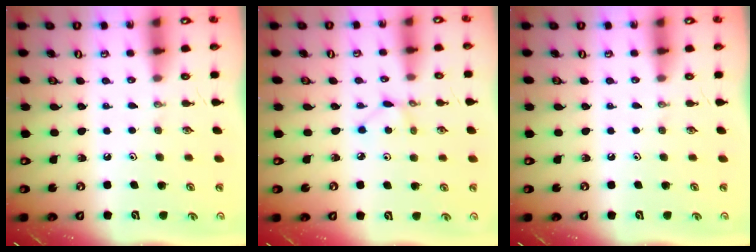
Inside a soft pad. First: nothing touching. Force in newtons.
{"total": 2.4, "press": 2.4, "slide": 0.2}
{"total": 0.0}